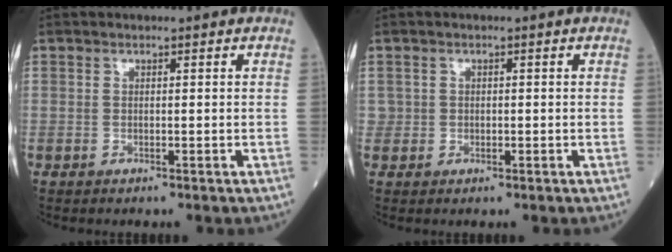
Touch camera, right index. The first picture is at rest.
{"total": 1.1, "force": [0.0, 1.1, 0.2], "torque": [0.000, 0.004, 0.003]}